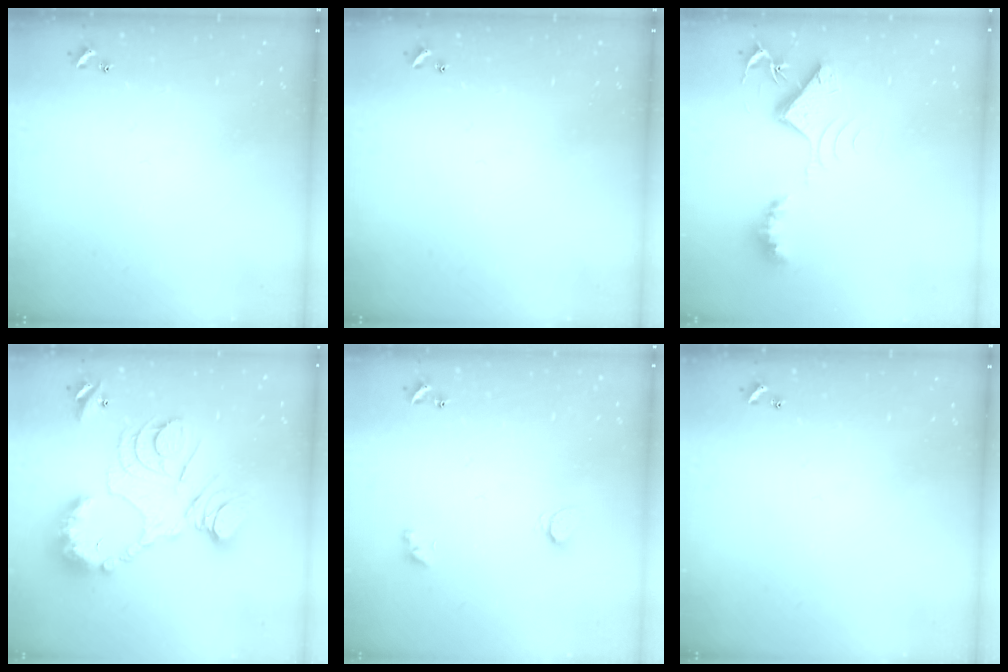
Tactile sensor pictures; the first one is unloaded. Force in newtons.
{"total": 0.0}
{"total": 8.9, "press": 8.9, "slide": 0.5}
{"total": 24.0, "press": 23.8, "slide": 3.0}
{"total": 2.0, "press": 2.0, "slide": 0.4}
{"total": 0.0}